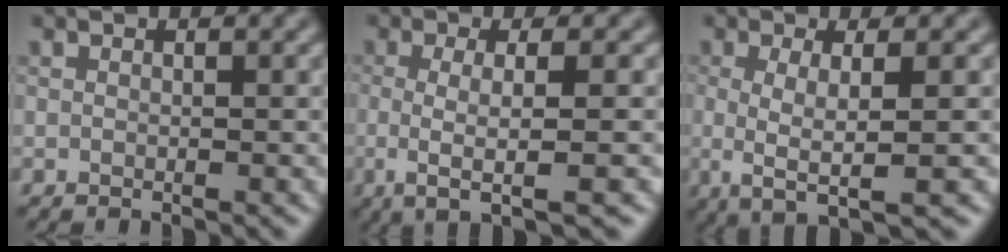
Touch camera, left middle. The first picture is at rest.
{"total": 4.4, "force": [-1.1, 0.8, 4.1], "torque": [-0.072, -0.005, -0.019]}
{"total": 4.0, "force": [-0.9, 0.9, 3.8], "torque": [-0.070, -0.003, -0.013]}